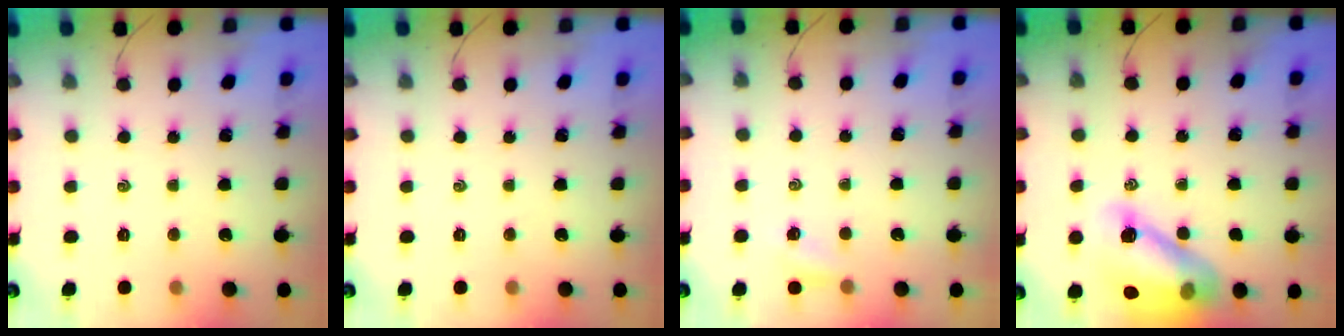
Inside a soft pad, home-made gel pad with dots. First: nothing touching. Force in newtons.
{"total": 0.0}
{"total": 2.4, "press": 2.3, "slide": 0.9}
{"total": 15.4, "press": 15.1, "slide": 2.9}